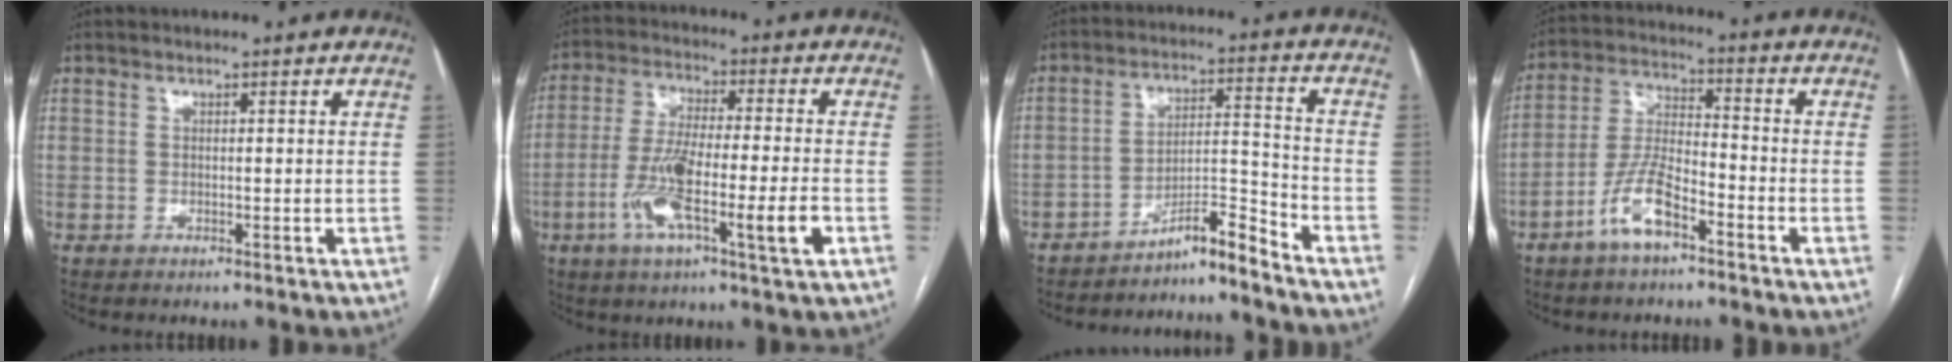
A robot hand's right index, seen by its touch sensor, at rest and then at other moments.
{"total": 13.0, "force": [-4.2, 1.0, 12.2], "torque": [-0.228, -0.007, -0.075]}
{"total": 6.7, "force": [-6.2, -0.9, 2.5], "torque": [-0.034, 0.014, -0.104]}
{"total": 8.5, "force": [-5.1, 2.3, 6.4], "torque": [-0.140, 0.005, -0.099]}